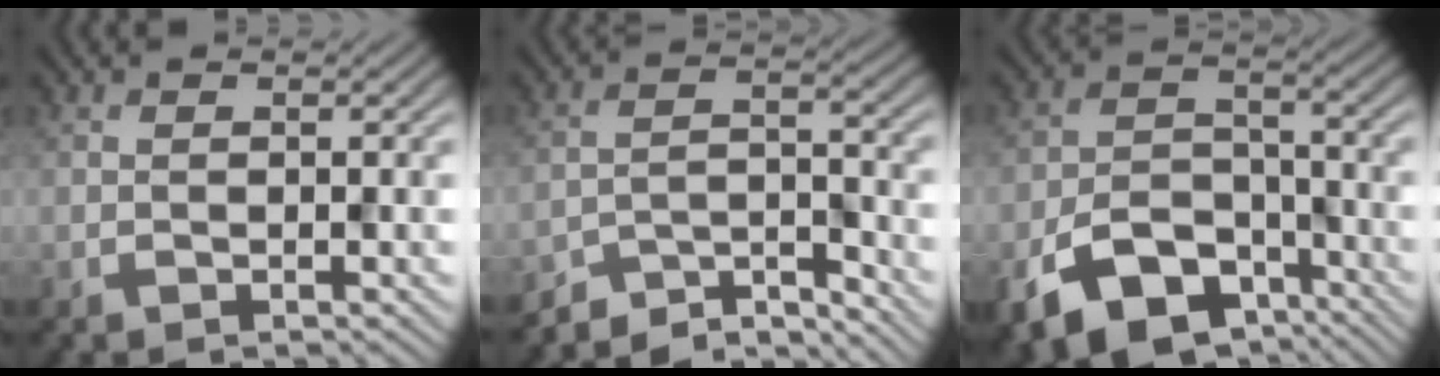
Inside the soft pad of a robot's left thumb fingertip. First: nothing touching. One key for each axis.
{"total": 7.1, "fx": -6.6, "fy": 1.5, "fz": 2.1, "tx": -0.038, "ty": 0.002, "tz": -0.119}
{"total": 11.3, "fx": -6.8, "fy": 6.5, "fz": 6.2, "tx": -0.129, "ty": -0.023, "tz": -0.119}